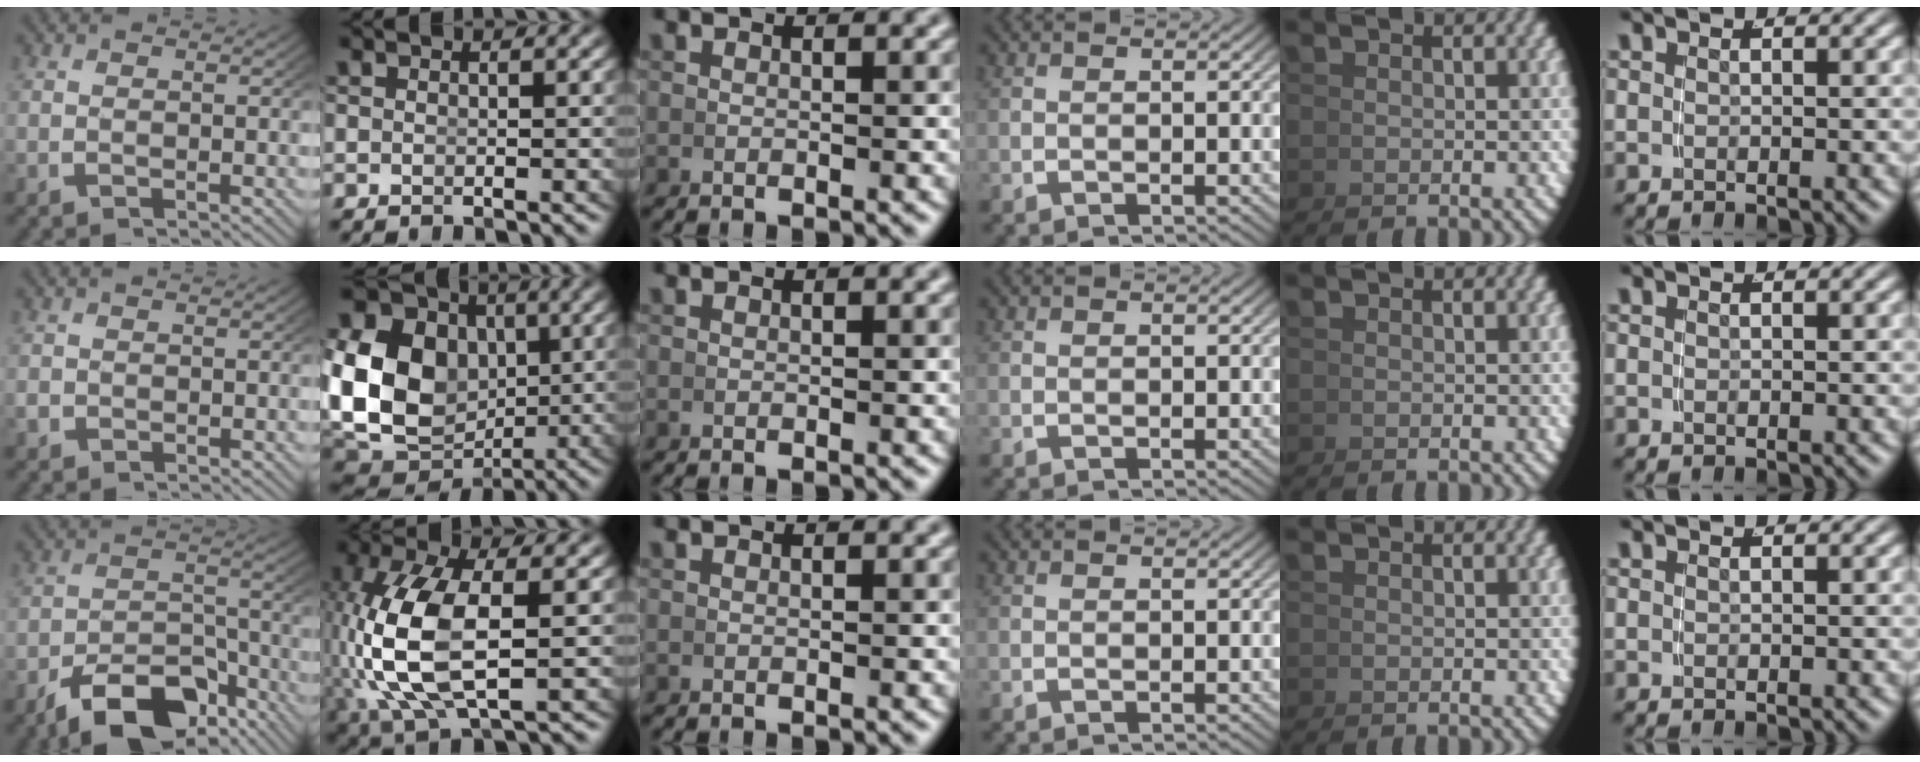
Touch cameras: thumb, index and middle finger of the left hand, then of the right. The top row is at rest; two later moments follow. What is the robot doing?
{"motion": "grasp_and_lifting", "object": "coin"}